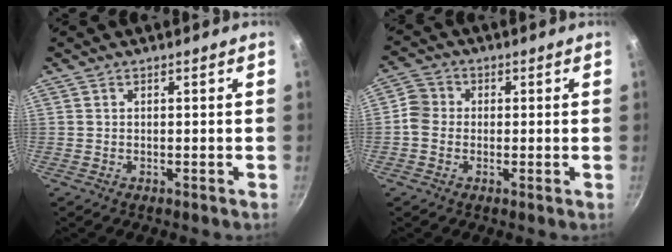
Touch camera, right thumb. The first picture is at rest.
{"total": 4.2, "force": [-0.6, 3.8, 1.8], "torque": [-0.016, 0.012, -0.025]}